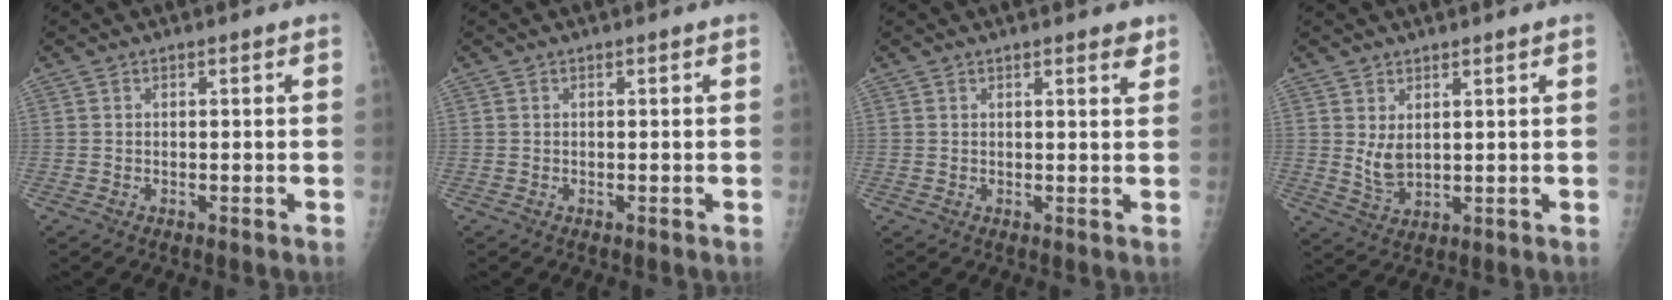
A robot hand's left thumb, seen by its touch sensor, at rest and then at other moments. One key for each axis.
{"total": 0.0}
{"total": 2.5, "fx": 1.8, "fy": 0.6, "fz": 1.6, "tx": -0.014, "ty": -0.008, "tz": 0.021}
{"total": 4.2, "fx": 1.5, "fy": 2.4, "fz": 3.1, "tx": -0.050, "ty": -0.021, "tz": 0.039}